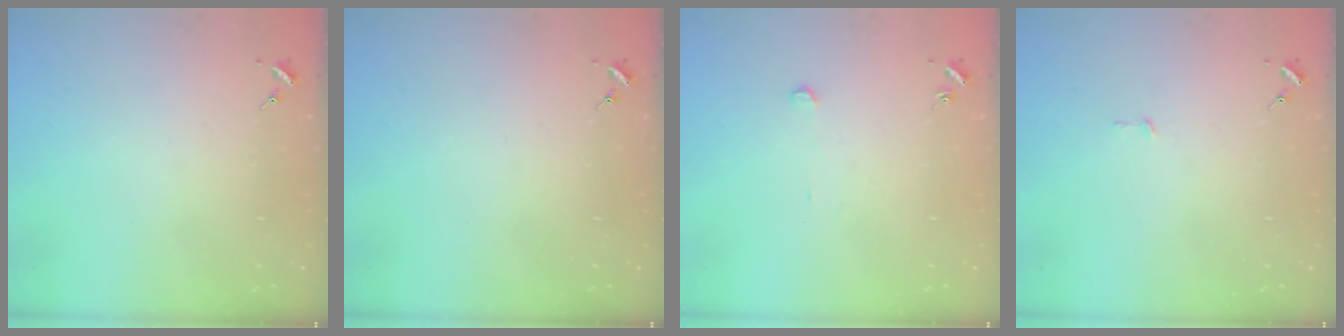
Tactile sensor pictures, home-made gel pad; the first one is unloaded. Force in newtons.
{"total": 0.0}
{"total": 2.4, "press": 2.4, "slide": 0.2}
{"total": 1.9, "press": 1.9, "slide": 0.1}